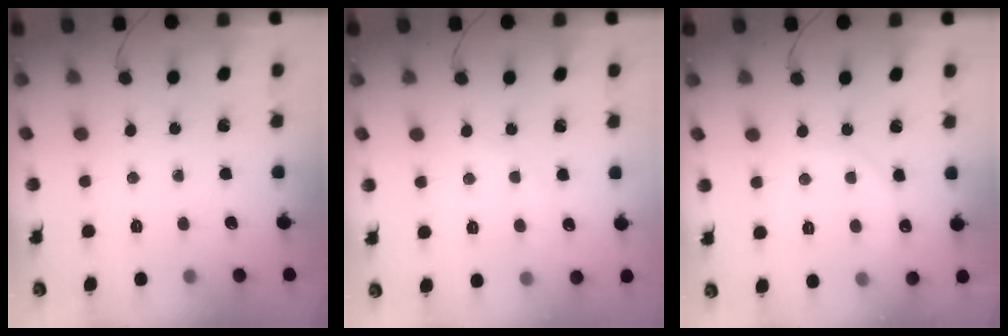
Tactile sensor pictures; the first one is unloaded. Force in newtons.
{"total": 3.3, "press": 3.1, "slide": 1.0}
{"total": 6.7, "press": 6.6, "slide": 1.4}